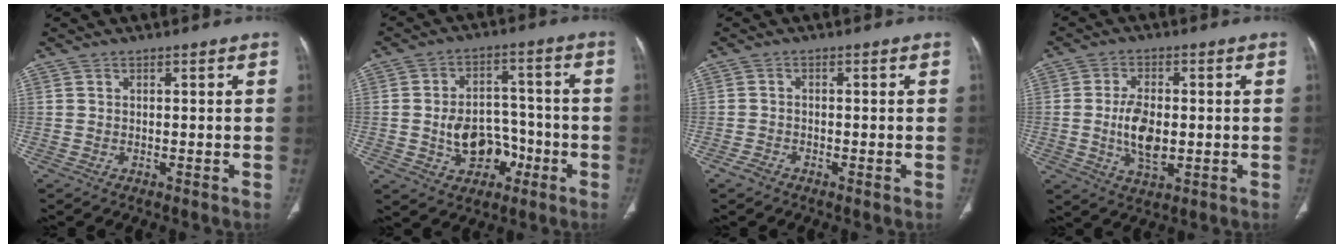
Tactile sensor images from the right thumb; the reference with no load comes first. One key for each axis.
{"total": 10.6, "fx": -3.1, "fy": 8.0, "fz": 6.2, "tx": -0.067, "ty": 0.041, "tz": -0.042}
{"total": 1.8, "fx": -1.3, "fy": 0.8, "fz": 1.0, "tx": -0.022, "ty": 0.002, "tz": -0.027}
{"total": 9.6, "fx": -0.6, "fy": 5.1, "fz": 8.0, "tx": -0.143, "ty": -0.006, "tz": -0.007}